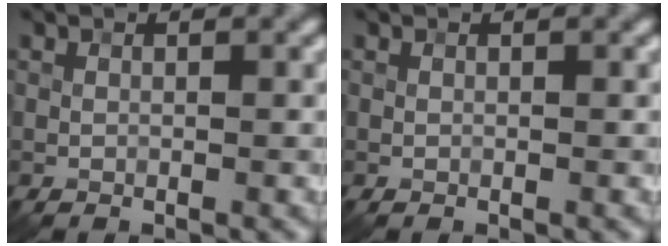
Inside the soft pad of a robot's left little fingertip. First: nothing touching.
{"total": 0.0}